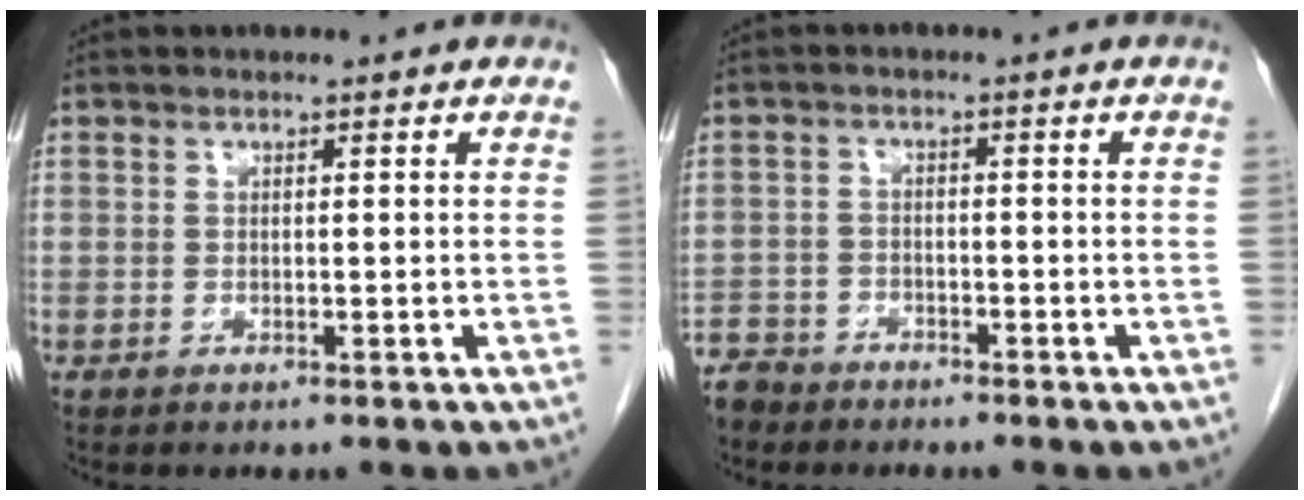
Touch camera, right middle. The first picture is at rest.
{"total": 4.8, "force": [-4.2, 2.3, -0.2], "torque": [0.004, -0.002, -0.084]}